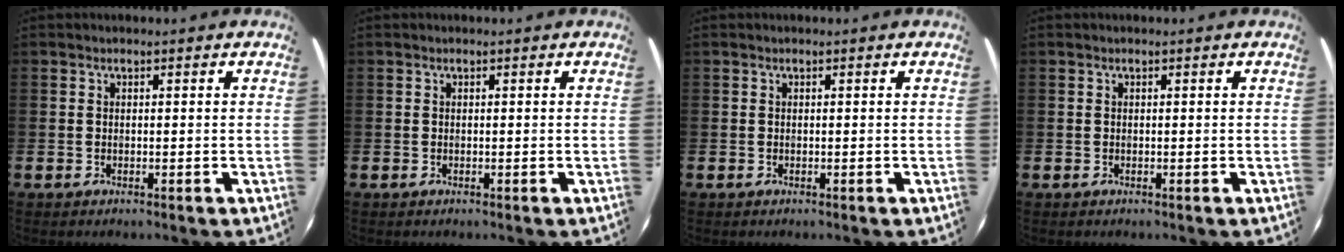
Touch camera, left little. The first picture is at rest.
{"total": 0.0}
{"total": 0.0}
{"total": 0.0}